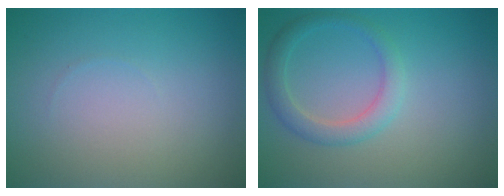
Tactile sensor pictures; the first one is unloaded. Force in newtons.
{"total": 2.6, "press": 2.6, "slide": 0.2}